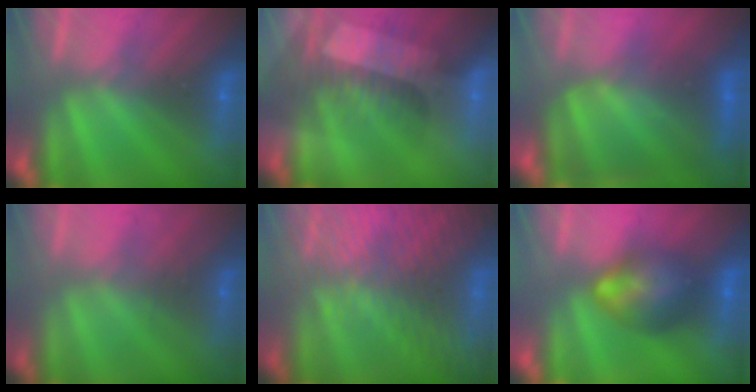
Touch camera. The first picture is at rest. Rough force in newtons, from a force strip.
{"total": 3.2}
{"total": 7.2}
{"total": 1.6}
{"total": 8.4}
{"total": 7.3}